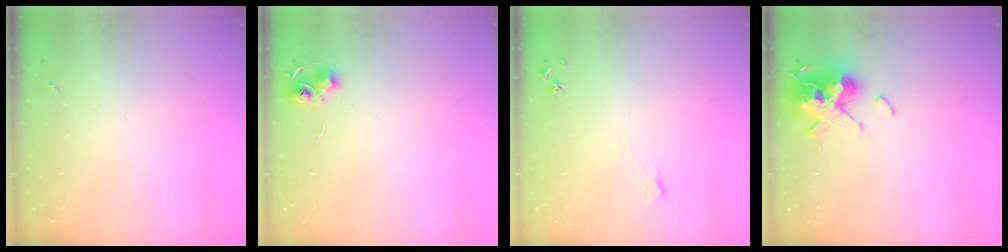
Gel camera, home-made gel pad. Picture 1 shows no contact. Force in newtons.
{"total": 6.8, "press": 6.8, "slide": 0.7}
{"total": 6.5, "press": 6.4, "slide": 0.8}
{"total": 15.3, "press": 15.1, "slide": 2.4}